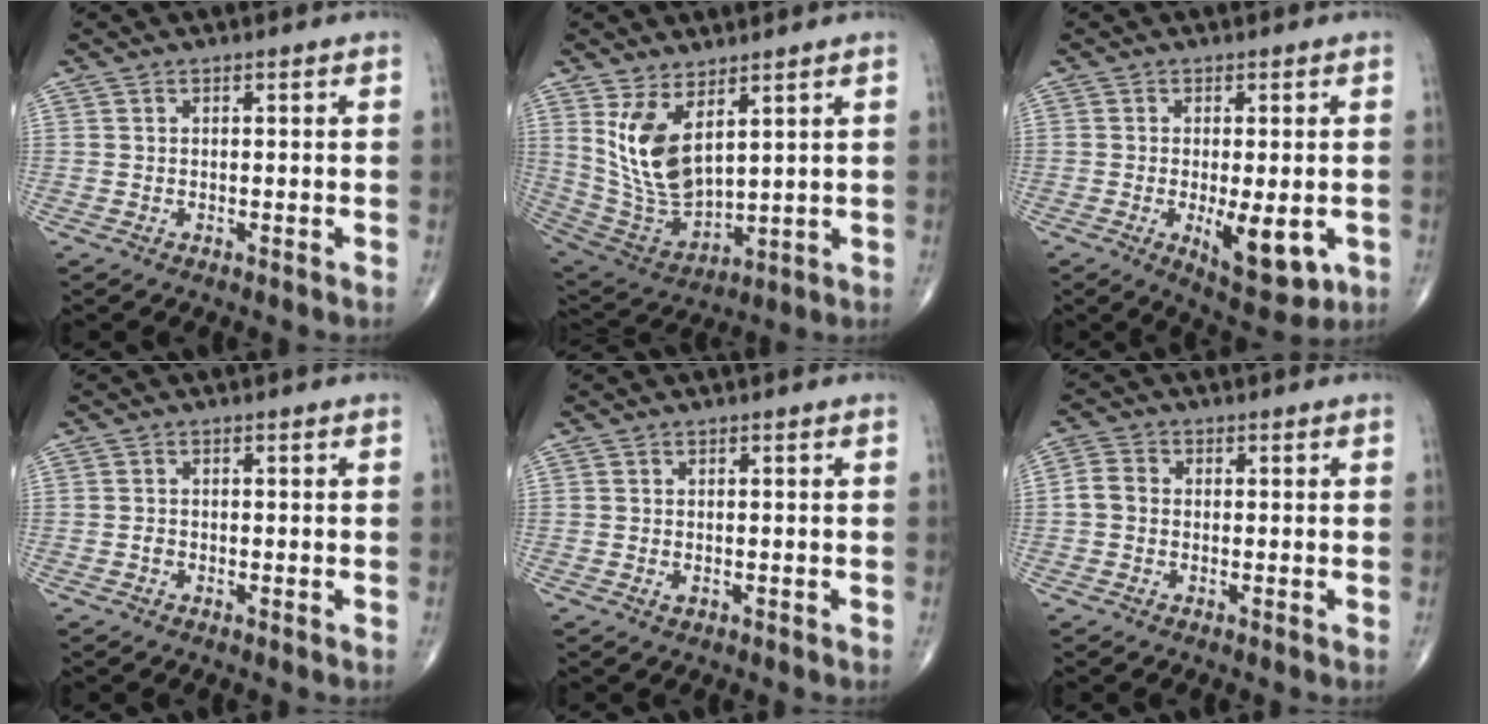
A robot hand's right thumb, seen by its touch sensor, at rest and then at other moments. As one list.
[{"total": 12.3, "force": [5.1, 5.8, 9.6], "torque": [-0.180, -0.037, 0.122]}, {"total": 9.4, "force": [-2.4, 3.6, 8.4], "torque": [-0.111, -0.021, -0.027]}, {"total": 0.8, "force": [-0.4, 0.5, 0.5], "torque": [-0.006, 0.001, -0.009]}, {"total": 0.7, "force": [-0.3, 0.4, 0.5], "torque": [-0.010, -0.002, -0.005]}, {"total": 3.4, "force": [-0.4, 2.9, 1.8], "torque": [-0.033, 0.010, -0.014]}]